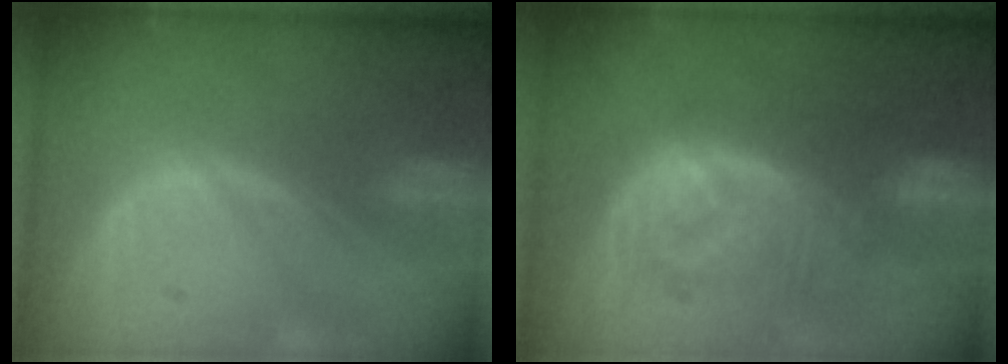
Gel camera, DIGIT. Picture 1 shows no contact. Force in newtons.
{"total": 8.5, "press": 8.5, "slide": 0.2}